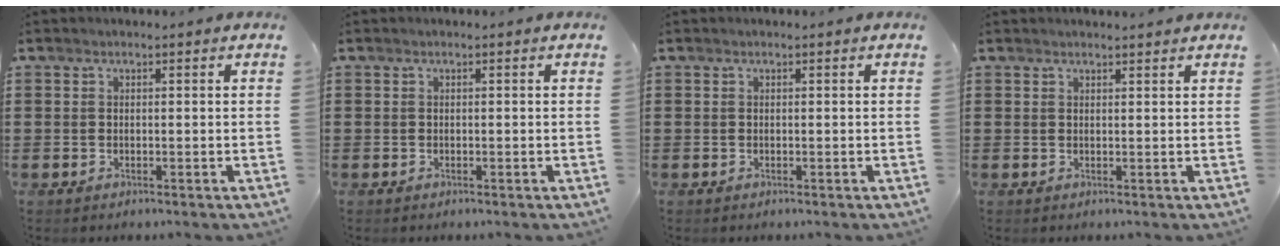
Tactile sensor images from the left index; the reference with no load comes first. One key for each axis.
{"total": 0.0}
{"total": 0.0}
{"total": 1.1, "fx": 1.0, "fy": 0.0, "fz": 0.2, "tx": -0.006, "ty": -0.001, "tz": 0.021}